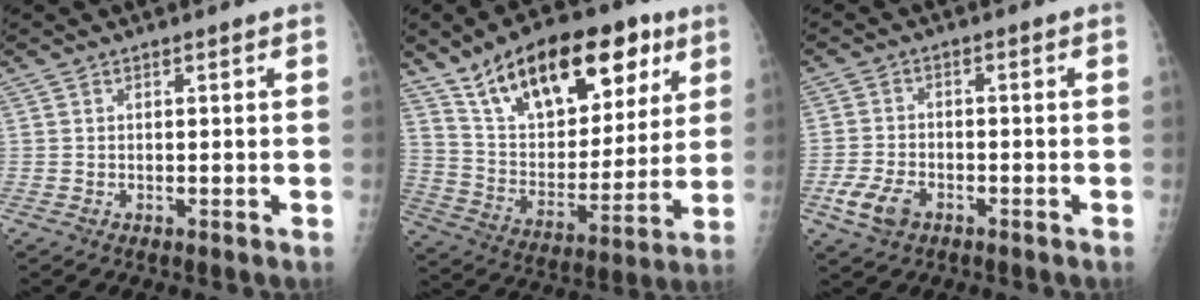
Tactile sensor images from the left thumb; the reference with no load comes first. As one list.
[{"total": 25.6, "force": [14.1, 12.8, 17.1], "torque": [-0.230, -0.025, 0.239]}, {"total": 6.0, "force": [-3.0, 3.7, 3.6], "torque": [-0.073, 0.009, -0.054]}]